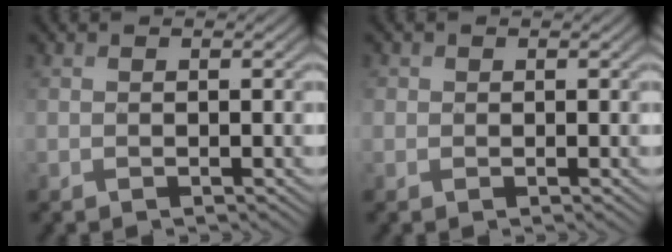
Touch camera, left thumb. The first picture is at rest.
{"total": 0.8, "force": [0.1, 0.8, -0.1], "torque": [0.005, -0.001, -0.001]}